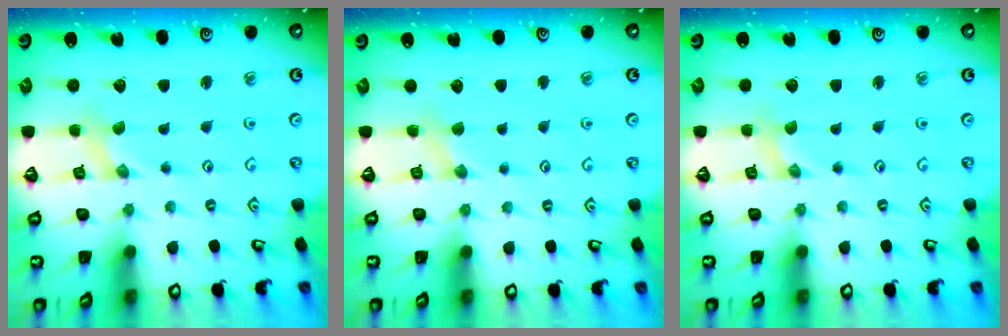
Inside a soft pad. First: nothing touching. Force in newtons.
{"total": 2.5, "press": 2.5, "slide": 0.5}
{"total": 0.0}